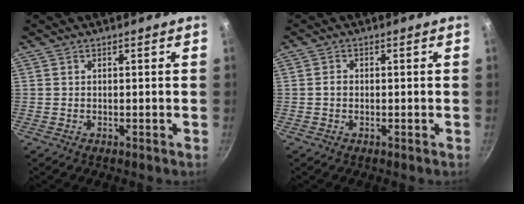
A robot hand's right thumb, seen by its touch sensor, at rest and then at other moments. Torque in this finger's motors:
{"motor_torque": [-0.11, -0.14, 0.53, -0.37, -0.01]}